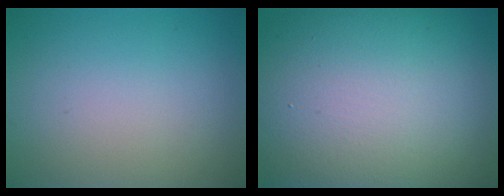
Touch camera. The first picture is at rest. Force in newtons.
{"total": 17.5, "press": 17.5, "slide": 0.7}